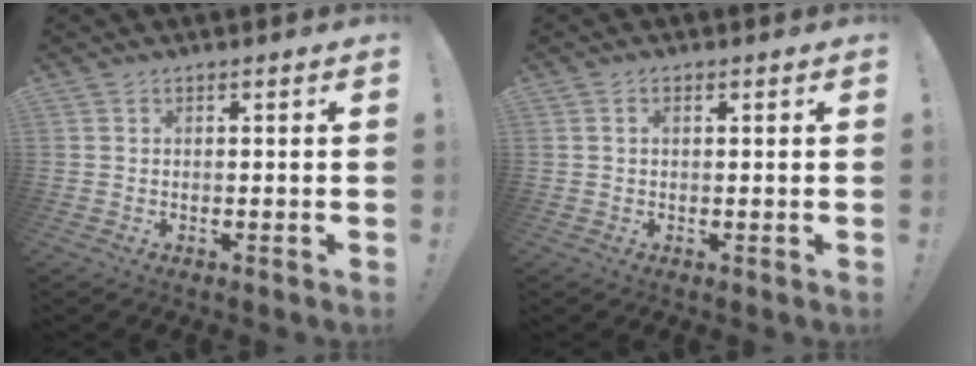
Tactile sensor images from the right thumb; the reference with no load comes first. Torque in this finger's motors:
{"motor_torque": [-0.05, -0.13, -0.39, 0.31, 0.07]}